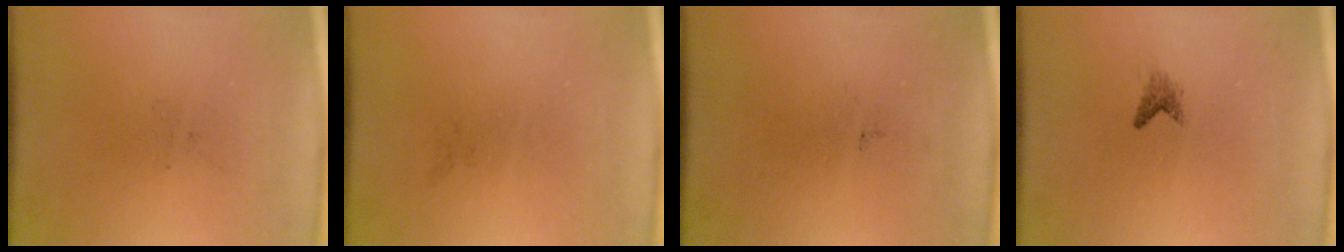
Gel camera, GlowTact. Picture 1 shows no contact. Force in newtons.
{"total": 0.0}
{"total": 0.0}
{"total": 1.0}